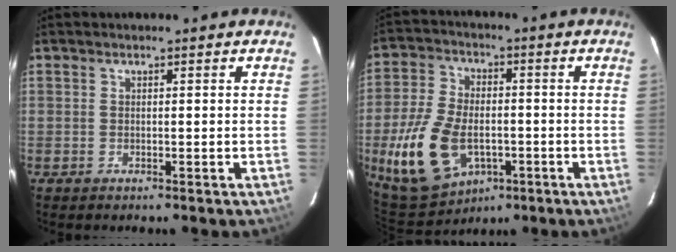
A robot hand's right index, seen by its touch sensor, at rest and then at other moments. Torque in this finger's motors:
{"motor_torque": [1.30, -0.85, 1.01, 0.21]}